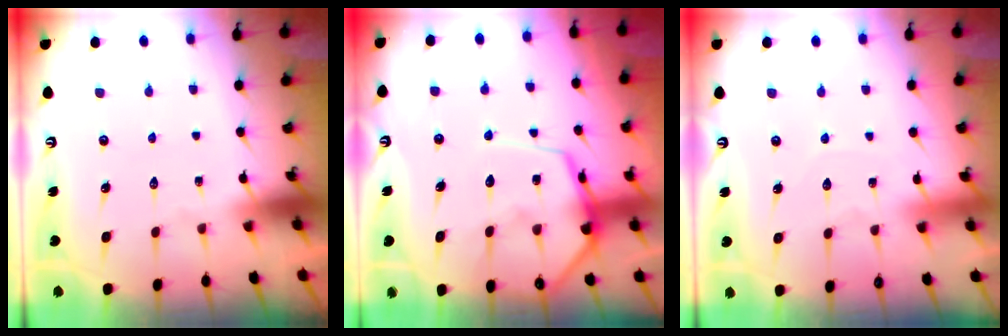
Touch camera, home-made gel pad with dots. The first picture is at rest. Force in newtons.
{"total": 11.5, "press": 11.5, "slide": 0.9}
{"total": 3.9, "press": 3.8, "slide": 0.4}